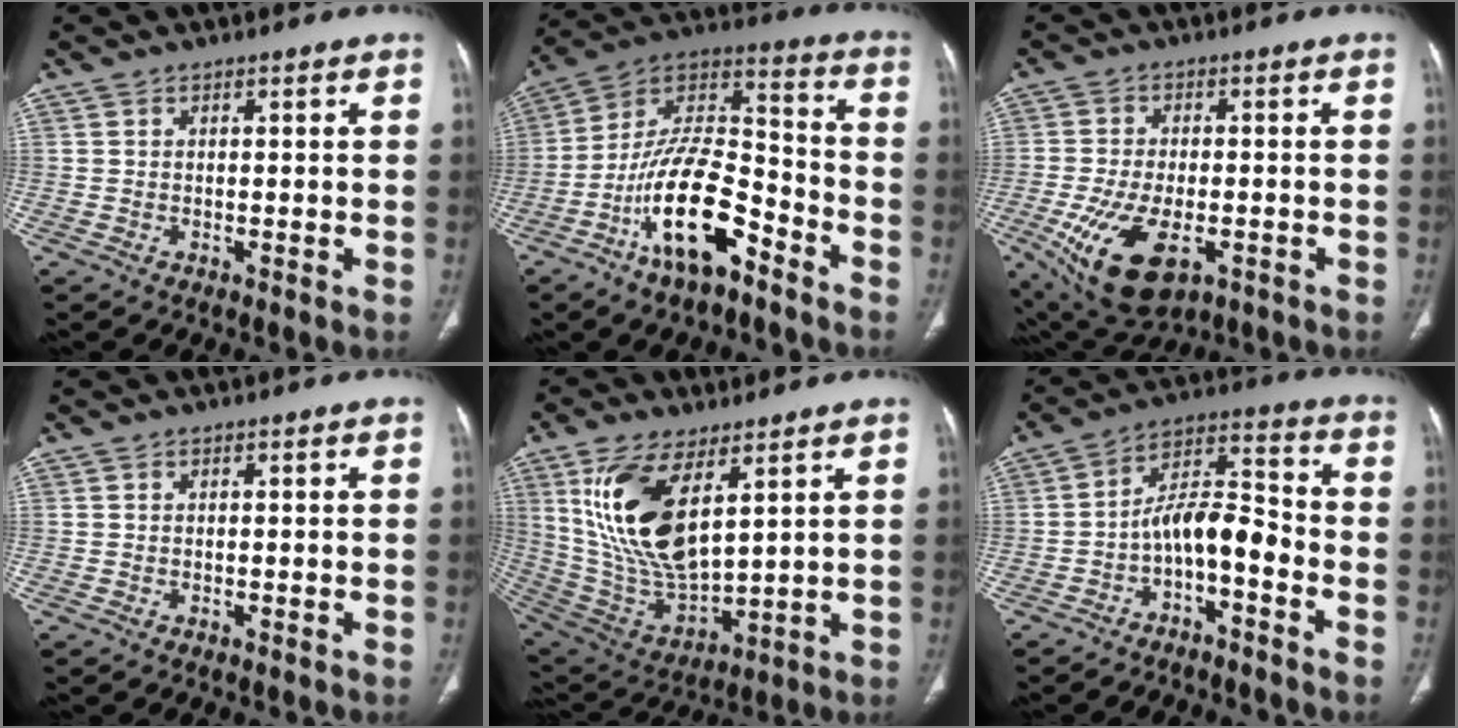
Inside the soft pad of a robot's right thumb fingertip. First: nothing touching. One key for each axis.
{"total": 18.2, "fx": -9.8, "fy": 7.4, "fz": 13.4, "tx": -0.235, "ty": 0.074, "tz": -0.179}
{"total": 14.4, "fx": -5.5, "fy": 7.4, "fz": 11.1, "tx": -0.213, "ty": 0.002, "tz": -0.078}
{"total": 0.0}
{"total": 18.4, "fx": 7.1, "fy": 8.2, "fz": 14.8, "tx": -0.283, "ty": -0.029, "tz": 0.155}
{"total": 9.8, "fx": -3.8, "fy": 4.0, "fz": 8.1, "tx": -0.132, "ty": 0.069, "tz": -0.071}